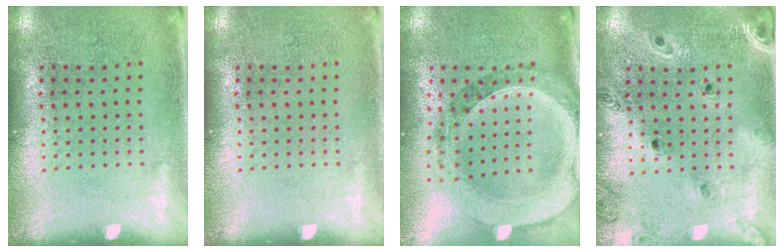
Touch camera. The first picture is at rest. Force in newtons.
{"total": 0.0}
{"total": 1.5, "press": 1.5, "slide": 0.3}
{"total": 0.8, "press": 0.8, "slide": 0.1}